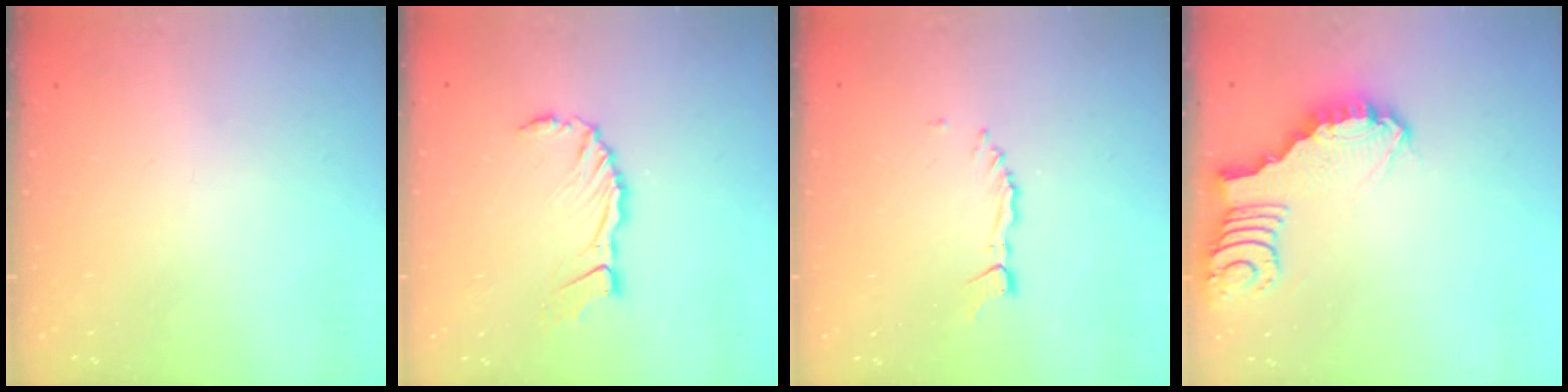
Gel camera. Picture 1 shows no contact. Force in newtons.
{"total": 5.9, "press": 5.9, "slide": 0.4}
{"total": 1.7, "press": 1.7, "slide": 0.2}
{"total": 3.0, "press": 3.0, "slide": 0.1}